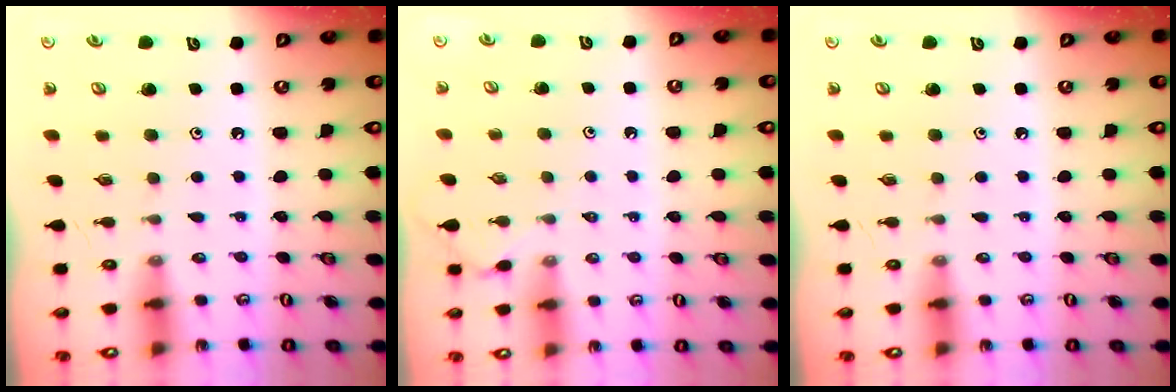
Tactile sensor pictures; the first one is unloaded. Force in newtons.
{"total": 2.1, "press": 2.1, "slide": 0.3}
{"total": 0.0}